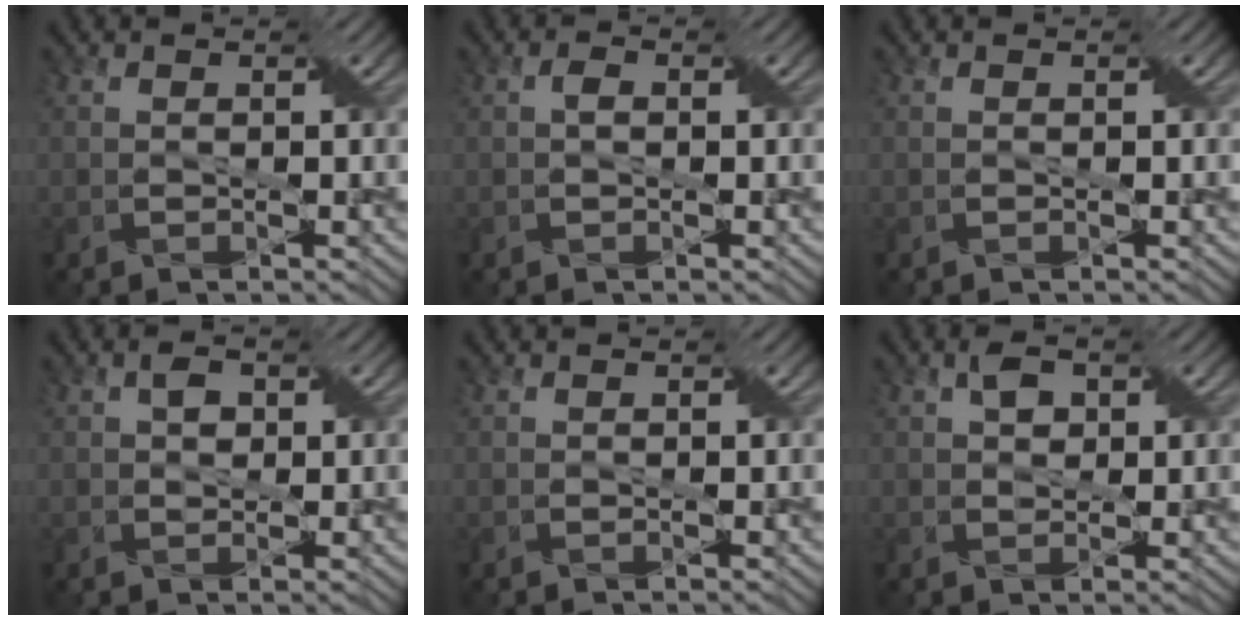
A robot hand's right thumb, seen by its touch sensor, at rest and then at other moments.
{"total": 1.1, "force": [0.0, 0.7, 0.9], "torque": [-0.014, 0.004, -0.001]}
{"total": 0.0}
{"total": 1.9, "force": [0.5, 1.4, 1.2], "torque": [-0.024, 0.002, 0.007]}
{"total": 0.0}
{"total": 2.5, "force": [0.9, 1.7, 1.6], "torque": [-0.032, 0.003, 0.014]}